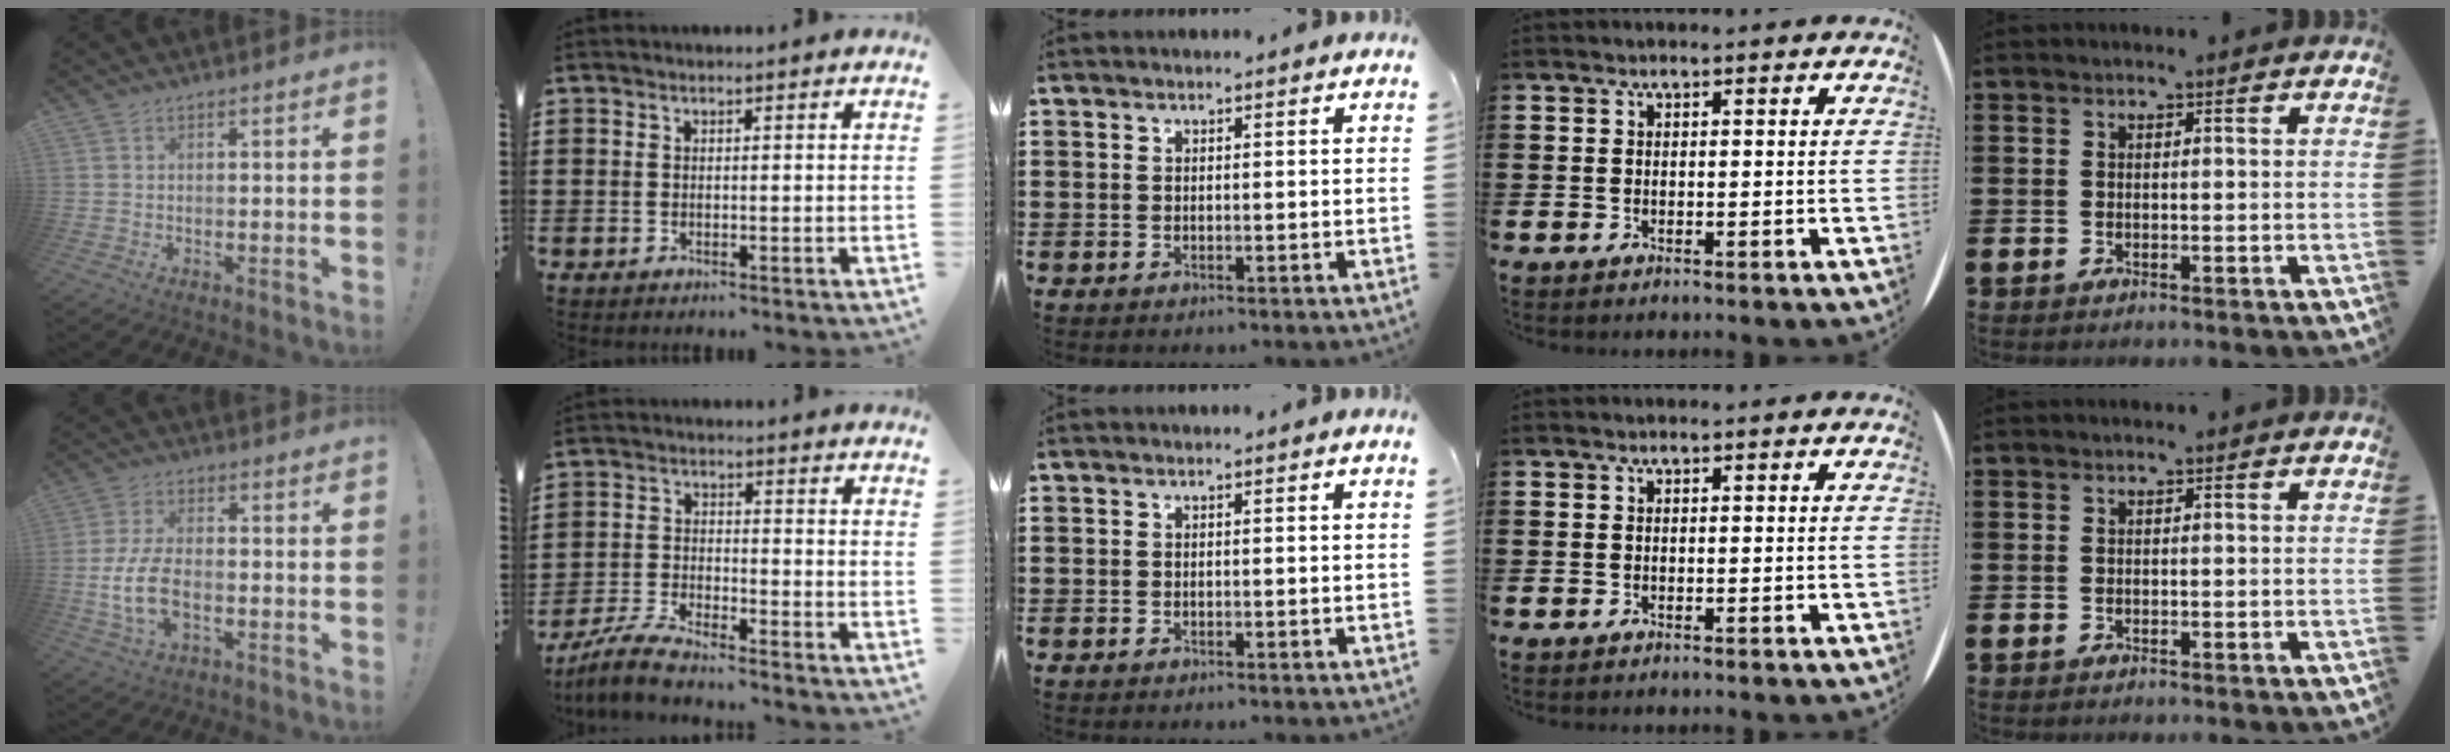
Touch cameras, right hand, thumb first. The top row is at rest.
{"thumb": {"total": 11.3, "force": [-2.5, 6.0, 9.2], "torque": [-0.176, -0.005, -0.041]}, "index": {"total": 5.5, "force": [-5.2, 0.1, 1.8], "torque": [-0.050, -0.009, -0.103]}}